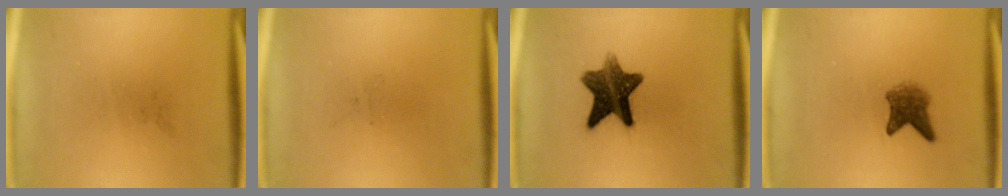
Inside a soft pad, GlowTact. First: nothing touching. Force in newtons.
{"total": 0.0}
{"total": 10.5}
{"total": 3.6}